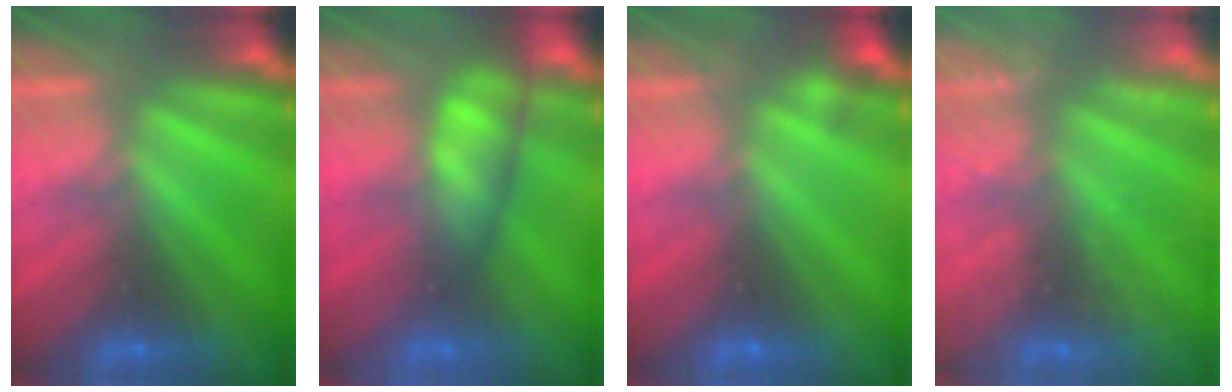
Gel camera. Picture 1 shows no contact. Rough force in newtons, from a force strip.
{"total": 5.0}
{"total": 2.1}
{"total": 2.4}